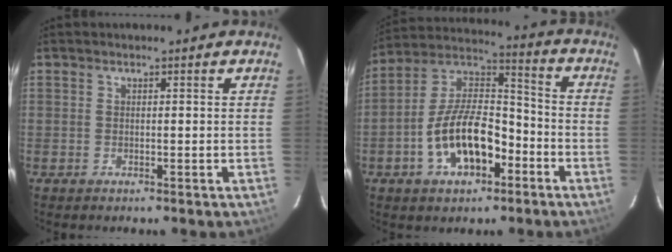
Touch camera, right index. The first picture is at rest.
{"total": 15.3, "force": [-6.3, 7.6, 11.6], "torque": [-0.227, 0.020, -0.105]}